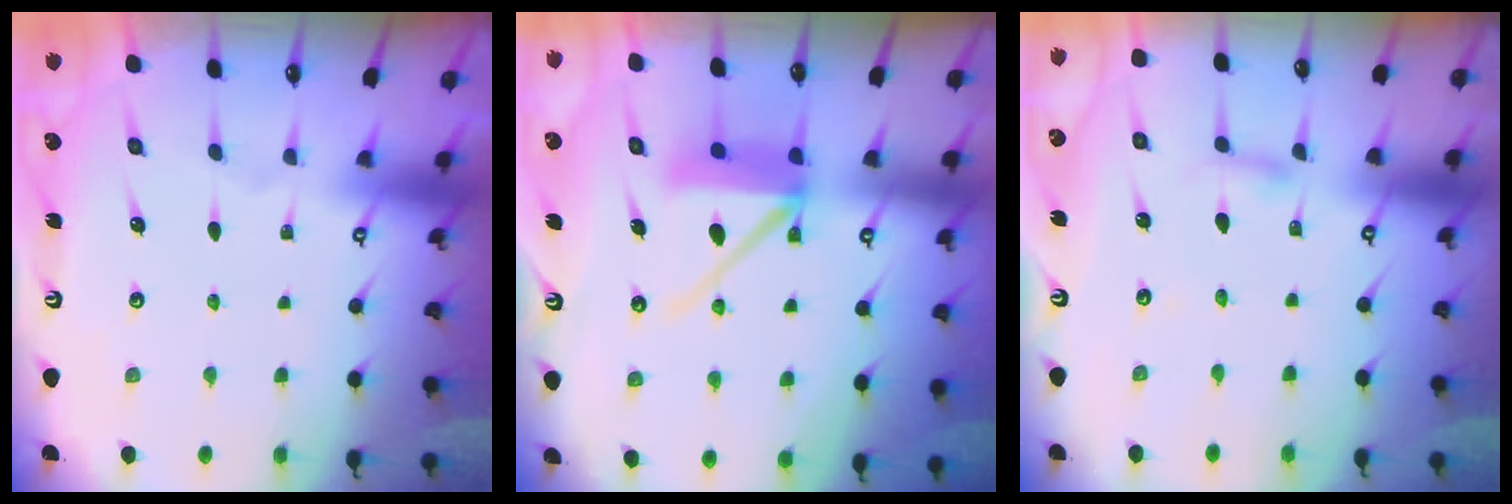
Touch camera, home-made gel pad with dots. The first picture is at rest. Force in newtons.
{"total": 10.9, "press": 10.8, "slide": 1.3}
{"total": 2.6, "press": 2.6, "slide": 0.2}